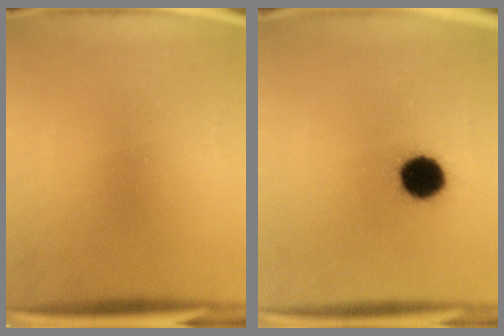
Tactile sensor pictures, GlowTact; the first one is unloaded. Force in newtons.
{"total": 10.5}